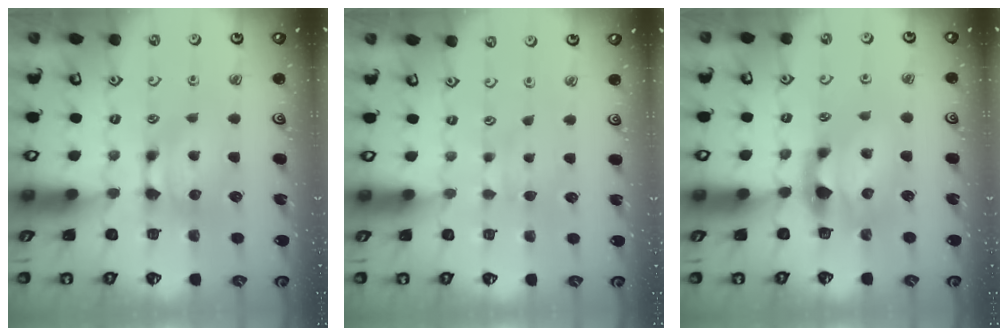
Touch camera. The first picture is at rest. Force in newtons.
{"total": 2.8, "press": 2.8, "slide": 0.3}
{"total": 3.0, "press": 2.7, "slide": 1.3}